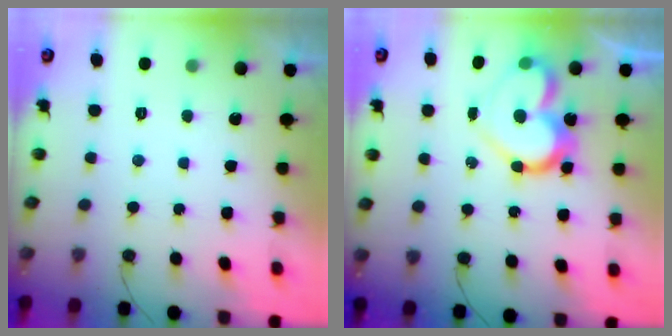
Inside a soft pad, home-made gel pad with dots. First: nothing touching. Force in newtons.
{"total": 14.8, "press": 14.7, "slide": 1.3}